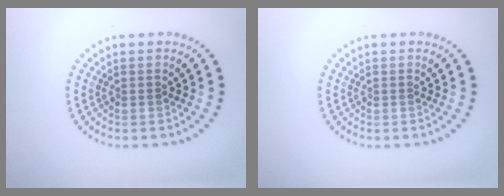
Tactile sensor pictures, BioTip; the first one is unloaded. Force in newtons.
{"total": 0.0}